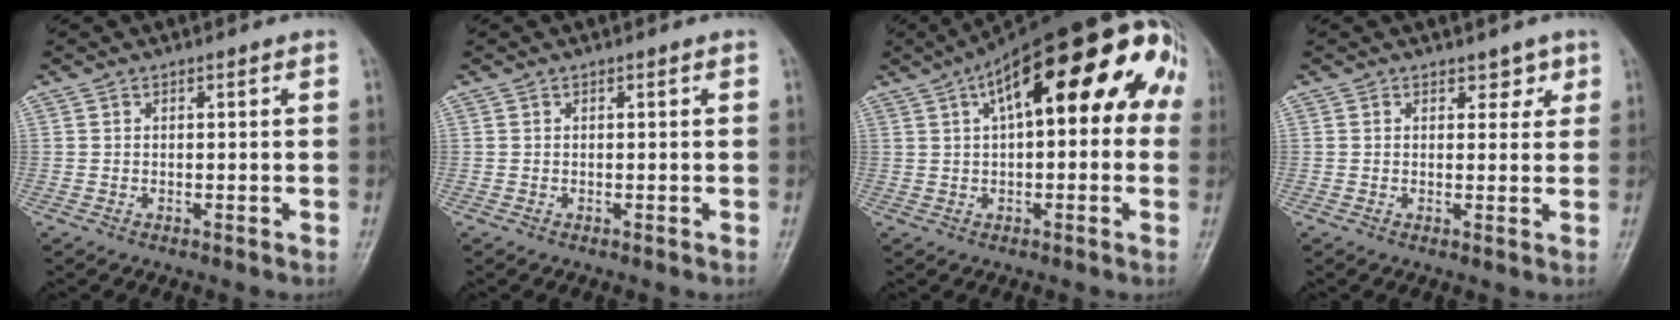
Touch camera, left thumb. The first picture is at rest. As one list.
[{"total": 0.0}, {"total": 22.1, "force": [6.6, 9.1, 19.0], "torque": [-0.259, 0.056, 0.086]}, {"total": 2.8, "force": [1.7, 1.8, 1.3], "torque": [0.009, -0.008, 0.021]}]